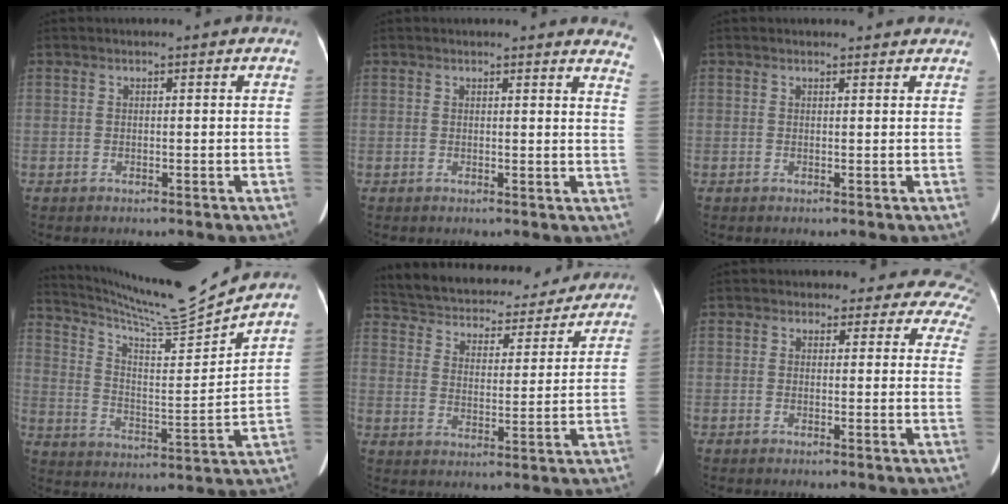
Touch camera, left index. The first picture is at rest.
{"total": 7.6, "force": [7.6, 0.2, 1.1], "torque": [0.013, -0.070, 0.047]}
{"total": 2.9, "force": [2.5, 1.4, -0.1], "torque": [0.014, 0.005, 0.020]}
{"total": 14.6, "force": [13.8, -2.7, 4.1], "torque": [-0.081, -0.049, 0.227]}
{"total": 21.1, "force": [19.2, 6.3, 6.0], "torque": [-0.104, 0.004, 0.264]}
{"total": 11.1, "force": [9.6, 5.6, -0.2], "torque": [0.058, -0.031, 0.061]}